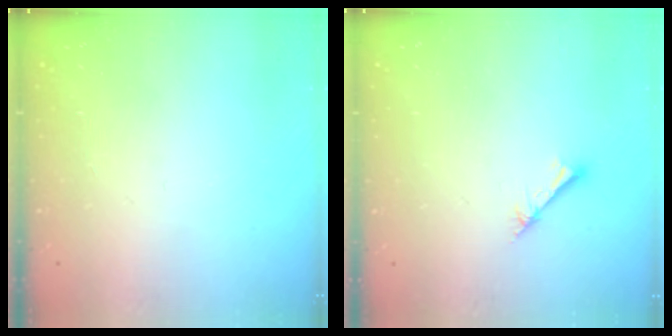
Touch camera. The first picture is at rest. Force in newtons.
{"total": 1.6, "press": 1.6, "slide": 0.2}